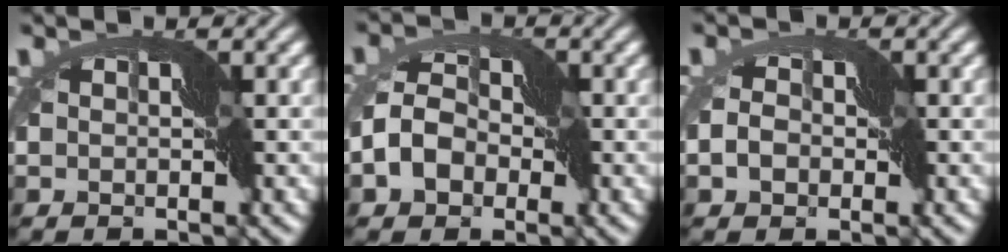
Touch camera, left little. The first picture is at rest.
{"total": 3.6, "force": [-0.8, 2.4, 2.5], "torque": [-0.054, 0.007, -0.027]}
{"total": 2.2, "force": [-0.5, 1.5, 1.5], "torque": [-0.021, 0.001, -0.017]}